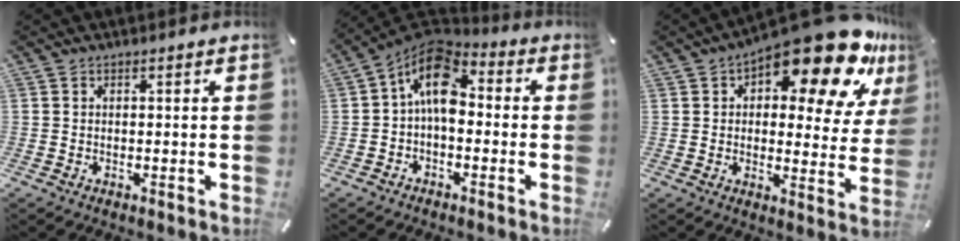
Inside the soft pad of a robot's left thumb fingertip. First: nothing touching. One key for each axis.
{"total": 11.6, "fx": 0.7, "fy": 7.2, "fz": 9.1, "tx": -0.160, "ty": -0.005, "tz": 0.009}
{"total": 21.2, "fx": 13.5, "fy": 7.6, "fz": 14.5, "tx": -0.199, "ty": -0.098, "tz": 0.220}